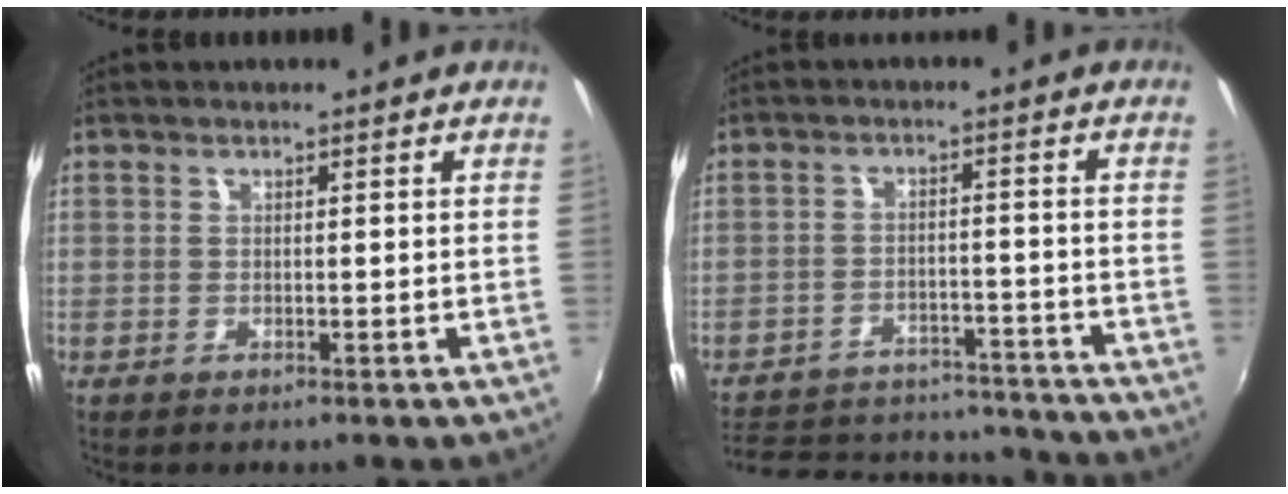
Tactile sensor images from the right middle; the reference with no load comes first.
{"total": 21.1, "force": [-18.2, 7.4, 7.6], "torque": [-0.168, 0.015, -0.234]}